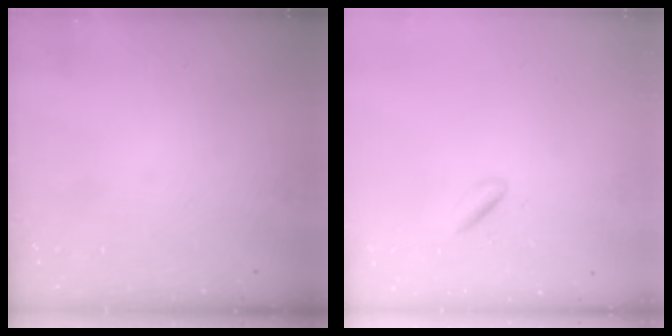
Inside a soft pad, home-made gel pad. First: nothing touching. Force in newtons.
{"total": 1.5, "press": 1.3, "slide": 0.7}